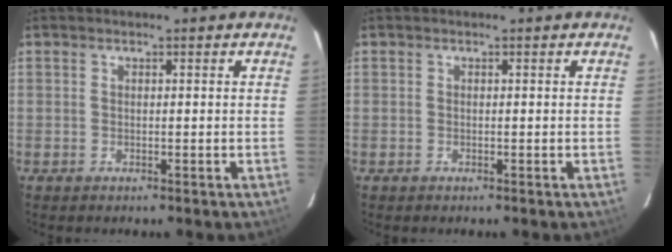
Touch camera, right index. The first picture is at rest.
{"total": 0.0}